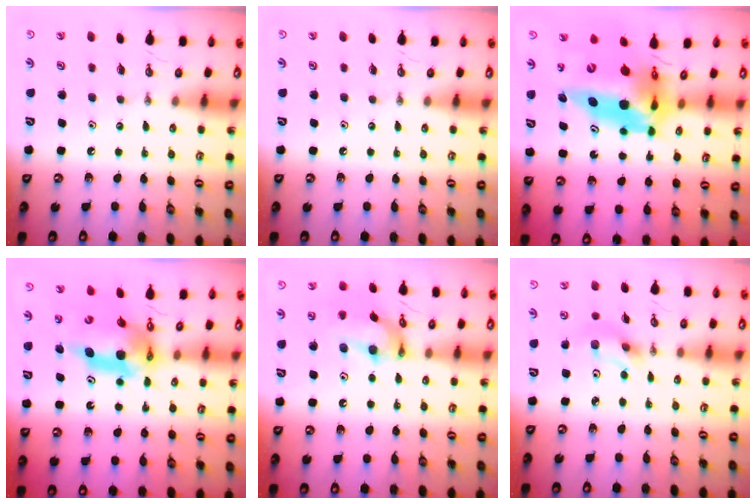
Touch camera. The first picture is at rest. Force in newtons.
{"total": 0.0}
{"total": 19.6, "press": 19.5, "slide": 2.0}
{"total": 11.3, "press": 11.3, "slide": 1.2}
{"total": 14.0, "press": 13.9, "slide": 0.8}
{"total": 6.0, "press": 4.4, "slide": 4.1}